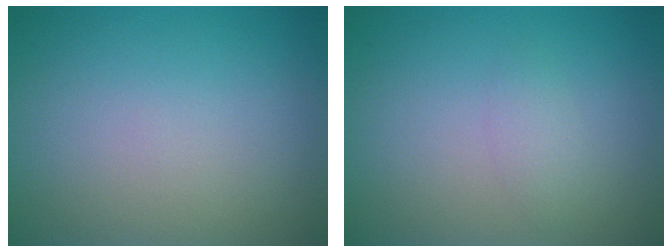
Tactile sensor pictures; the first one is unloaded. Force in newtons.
{"total": 1.1, "press": 1.1, "slide": 0.1}